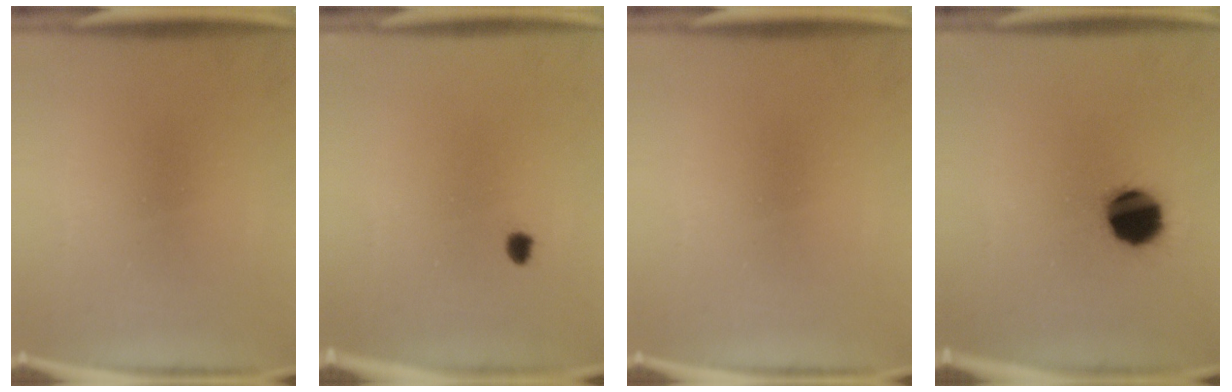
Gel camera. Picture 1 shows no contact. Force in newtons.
{"total": 1.3}
{"total": 0.0}
{"total": 12.6}